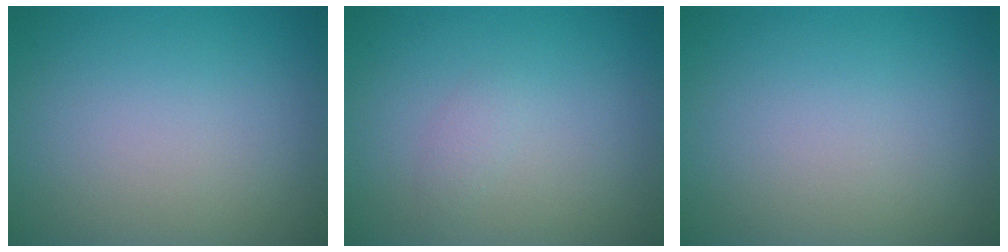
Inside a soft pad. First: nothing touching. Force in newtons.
{"total": 0.8, "press": 0.8, "slide": 0.0}
{"total": 0.0}